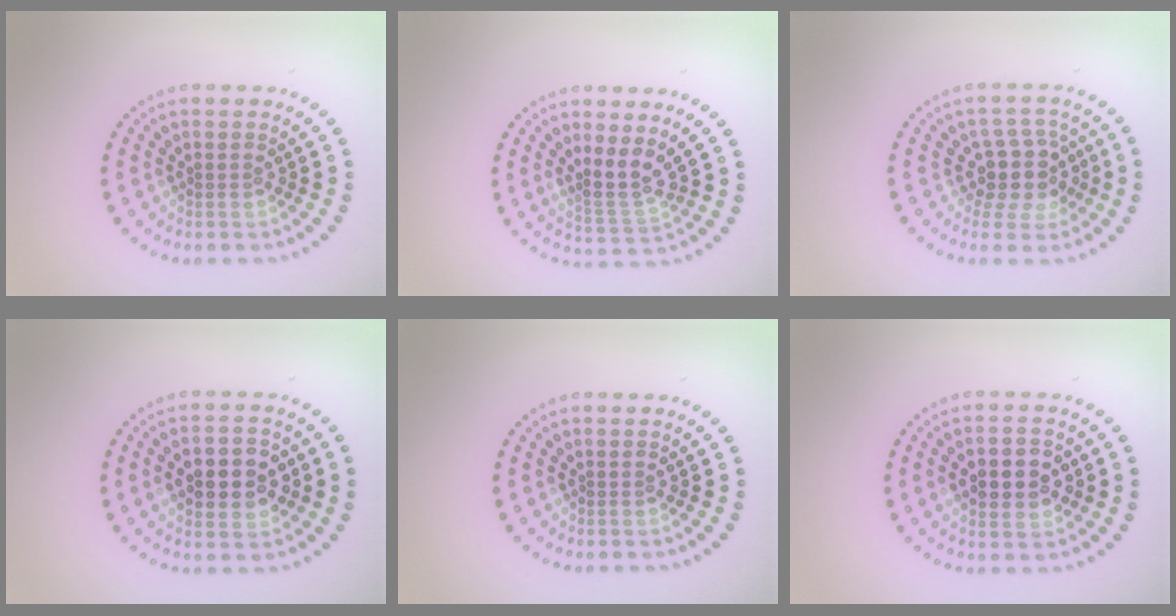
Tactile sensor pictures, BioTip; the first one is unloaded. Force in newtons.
{"total": 3.0, "press": 2.3, "slide": 1.9}
{"total": 3.7, "press": 3.0, "slide": 2.2}
{"total": 5.2, "press": 5.2, "slide": 0.2}
{"total": 0.0}
{"total": 4.6, "press": 4.6, "slide": 0.2}